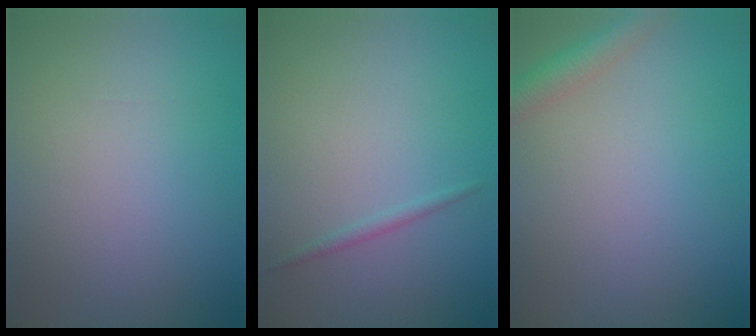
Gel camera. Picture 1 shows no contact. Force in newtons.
{"total": 0.8, "press": 0.8, "slide": 0.0}
{"total": 2.9, "press": 2.9, "slide": 0.2}